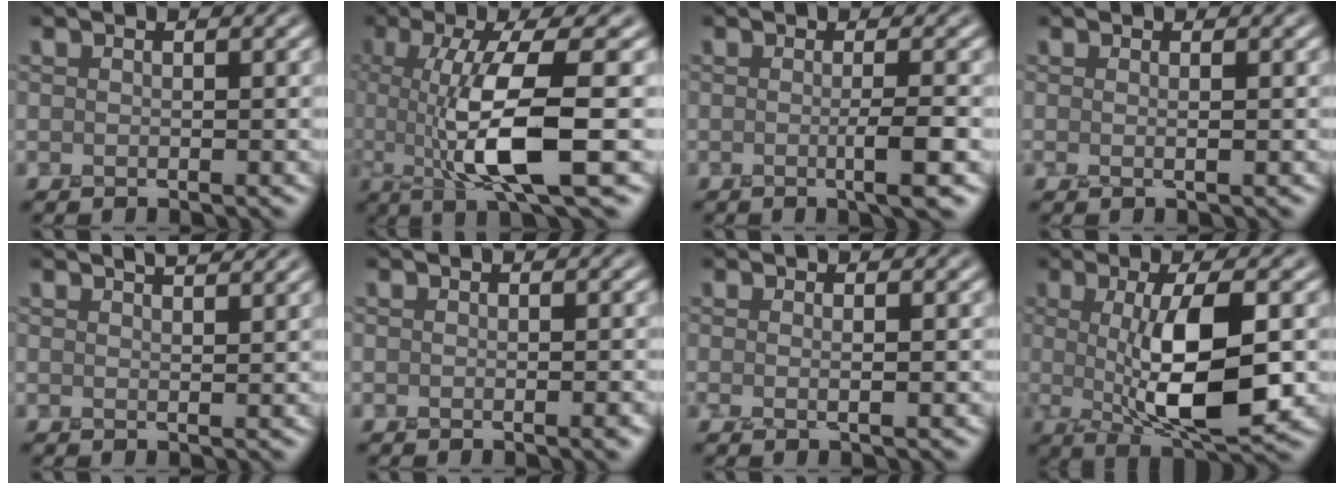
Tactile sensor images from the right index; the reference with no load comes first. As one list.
[{"total": 9.4, "force": [-0.7, 2.1, 9.1], "torque": [-0.161, -0.002, -0.007]}, {"total": 2.6, "force": [-0.7, 0.1, 2.5], "torque": [-0.045, -0.001, -0.012]}, {"total": 0.7, "force": [0.2, 0.0, 0.7], "torque": [-0.013, -0.001, -0.002]}, {"total": 2.0, "force": [1.7, 0.1, 0.9], "torque": [-0.013, 0.002, 0.027]}, {"total": 1.3, "force": [-0.7, 0.4, 1.0], "torque": [-0.013, 0.001, -0.004]}, {"total": 1.0, "force": [0.2, 0.1, 1.0], "torque": [-0.013, -0.003, -0.006]}, {"total": 8.2, "force": [0.1, 2.0, 7.9], "torque": [-0.131, -0.007, 0.005]}]